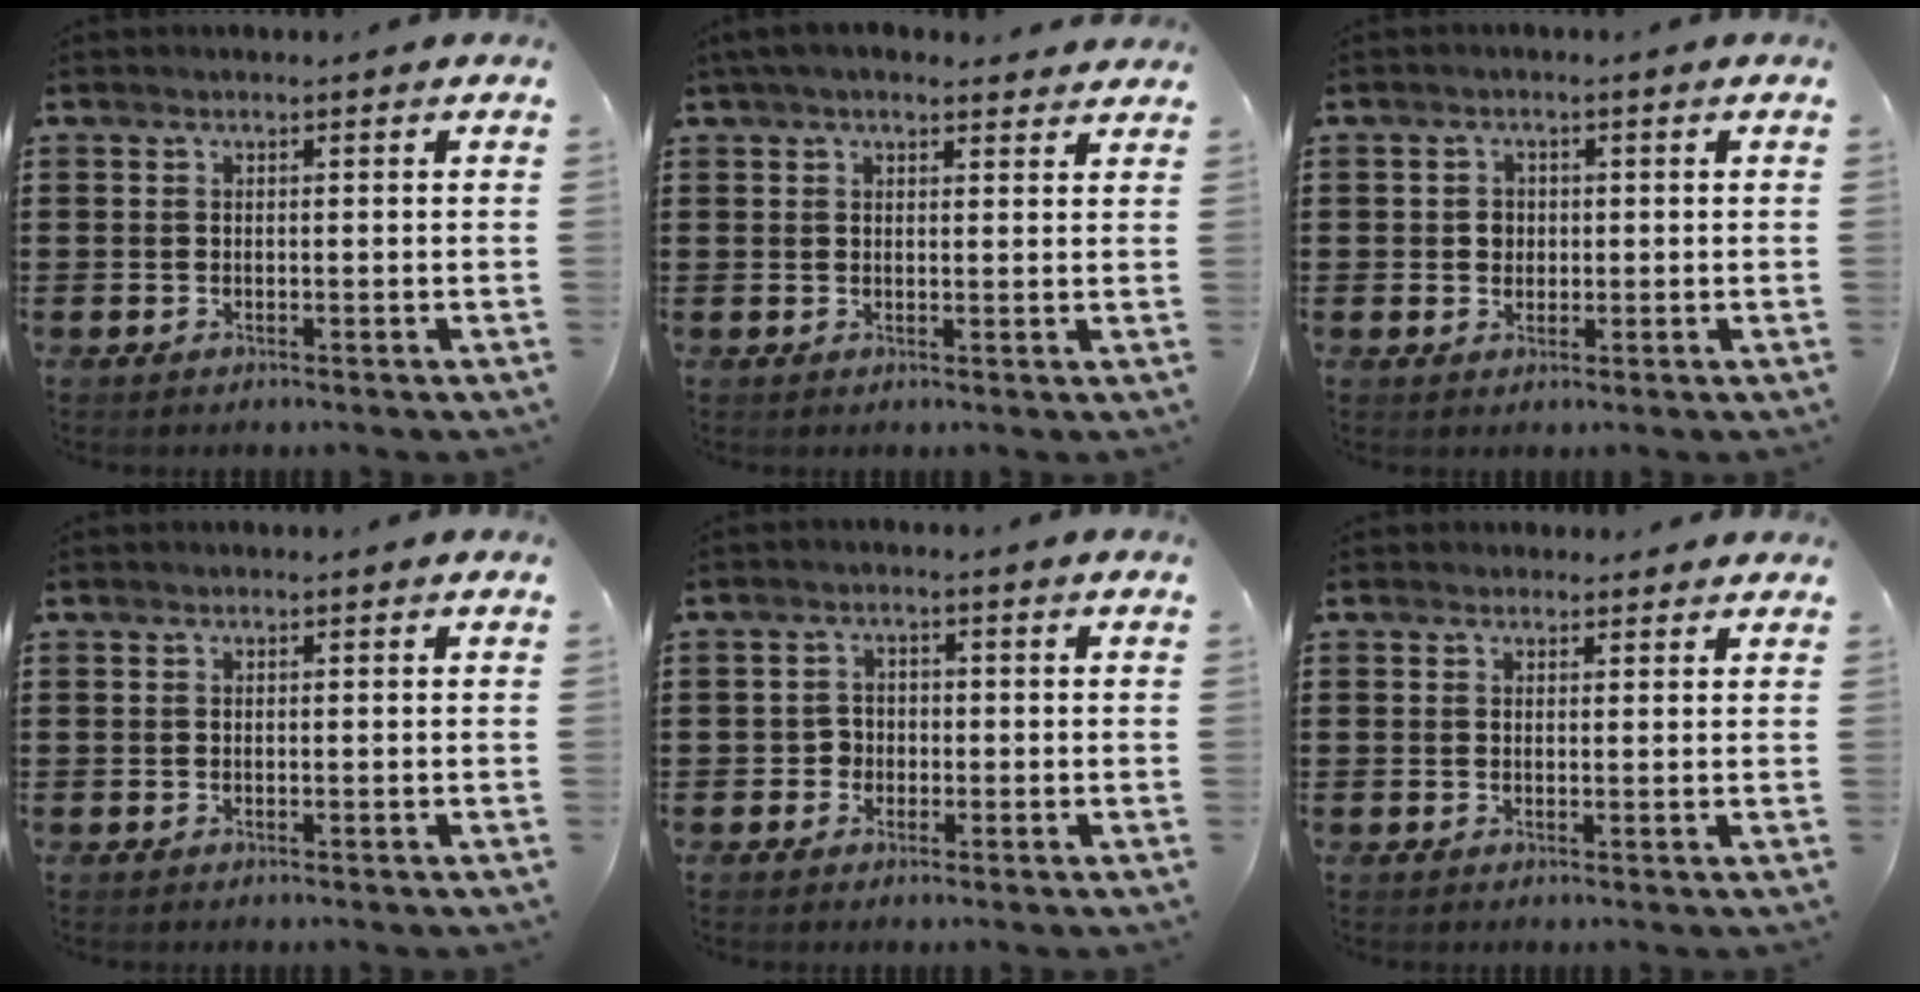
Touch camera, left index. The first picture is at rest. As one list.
[{"total": 3.3, "force": [2.8, 0.8, 1.5], "torque": [-0.037, 0.002, 0.052]}, {"total": 1.9, "force": [0.2, 1.7, 0.8], "torque": [-0.022, 0.009, 0.002]}, {"total": 0.0}, {"total": 2.3, "force": [-0.7, 2.1, 0.7], "torque": [-0.020, 0.005, -0.017]}, {"total": 1.5, "force": [1.3, 0.7, 0.1], "torque": [-0.005, 0.005, 0.026]}]